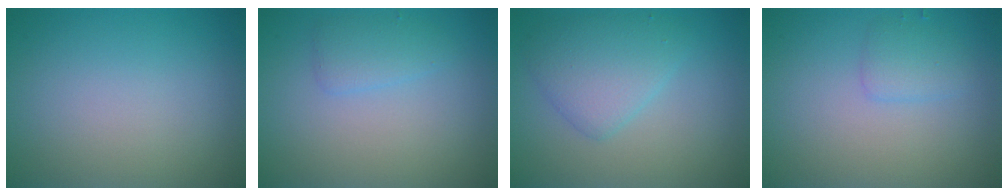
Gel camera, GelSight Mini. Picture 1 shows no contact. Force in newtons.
{"total": 1.7, "press": 1.7, "slide": 0.1}
{"total": 3.6, "press": 3.6, "slide": 0.2}
{"total": 1.5, "press": 1.5, "slide": 0.2}